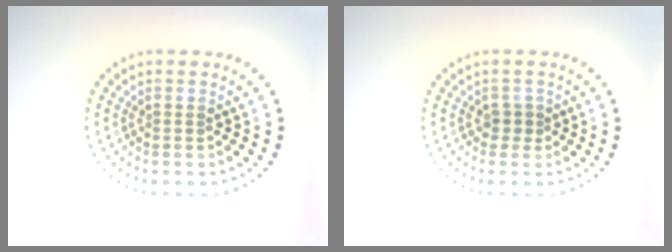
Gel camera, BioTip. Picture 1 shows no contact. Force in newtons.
{"total": 1.1, "press": 0.9, "slide": 0.6}